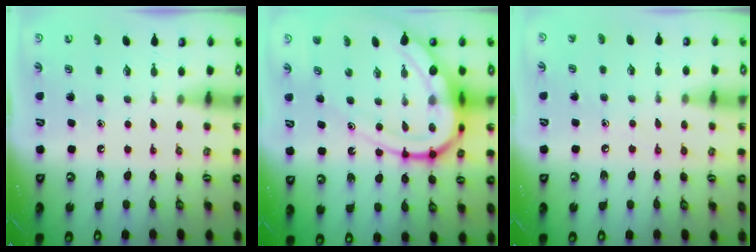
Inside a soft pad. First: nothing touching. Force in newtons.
{"total": 18.6, "press": 18.5, "slide": 1.9}
{"total": 6.2, "press": 6.2, "slide": 0.5}